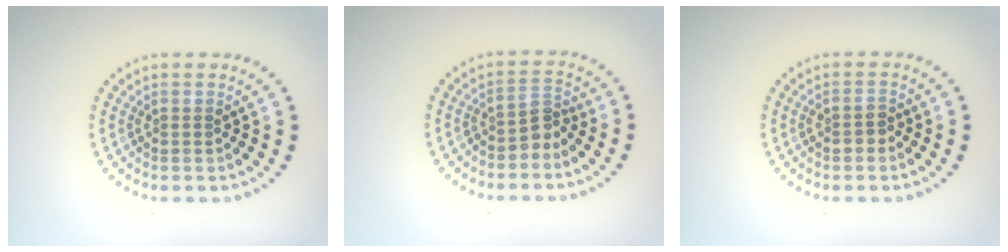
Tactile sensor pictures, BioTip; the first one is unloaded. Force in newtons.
{"total": 2.0, "press": 1.5, "slide": 1.3}
{"total": 1.4, "press": 1.3, "slide": 0.5}